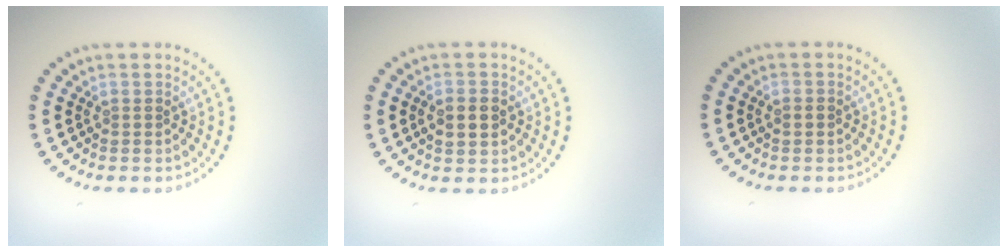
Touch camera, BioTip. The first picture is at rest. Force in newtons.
{"total": 2.5, "press": 2.5, "slide": 0.2}
{"total": 1.1, "press": 1.1, "slide": 0.1}